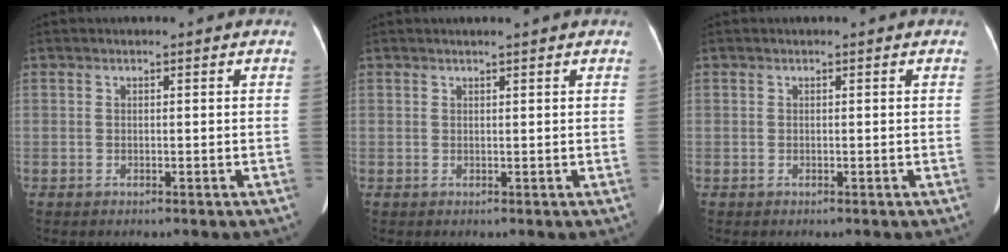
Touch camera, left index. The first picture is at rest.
{"total": 1.9, "force": [1.7, -0.3, 1.0], "torque": [-0.011, 0.012, 0.026]}
{"total": 0.0}